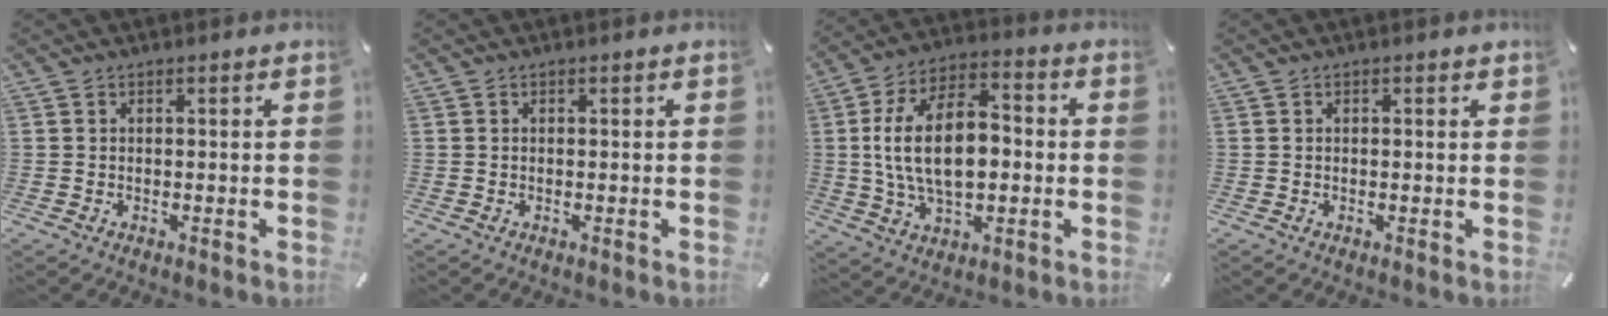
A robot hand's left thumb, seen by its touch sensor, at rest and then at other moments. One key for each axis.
{"total": 0.0}
{"total": 17.4, "fx": -0.3, "fy": 10.3, "fz": 14.0, "tx": -0.272, "ty": 0.009, "tz": -0.007}
{"total": 0.5, "fx": 0.1, "fy": 0.4, "fz": 0.4, "tx": 0.001, "ty": -0.001, "tz": -0.001}